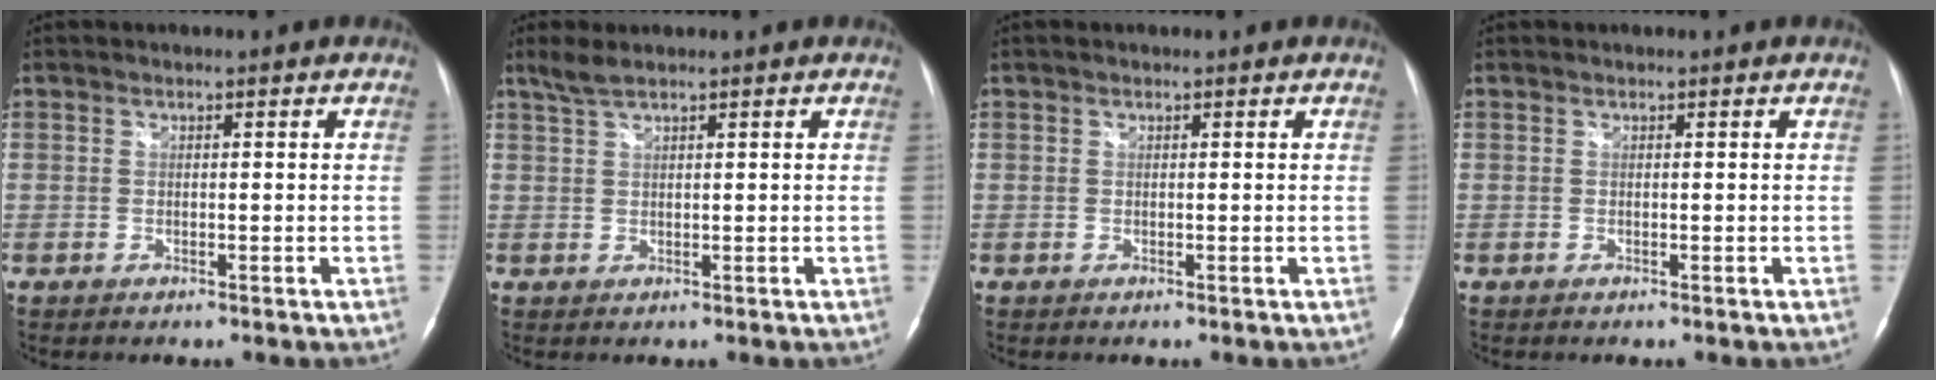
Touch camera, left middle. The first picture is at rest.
{"total": 2.3, "force": [1.9, 0.1, 1.3], "torque": [-0.036, 0.010, 0.043]}
{"total": 0.0}
{"total": 0.0}